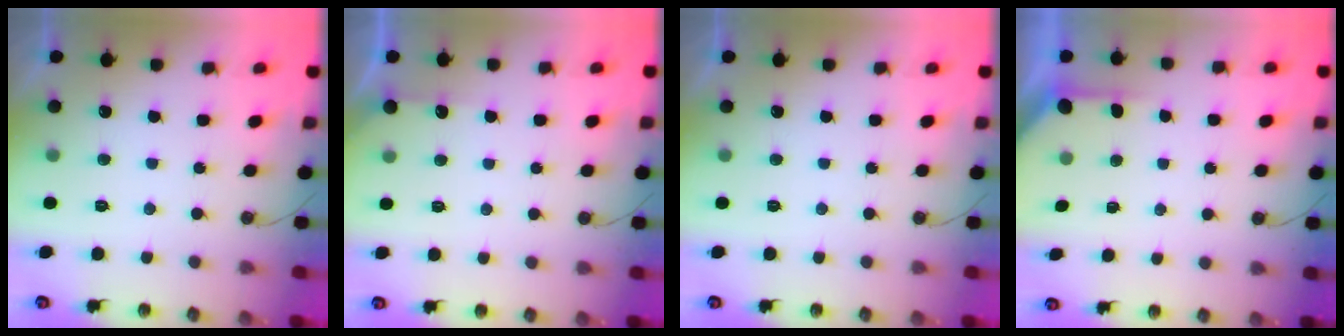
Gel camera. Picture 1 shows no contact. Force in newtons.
{"total": 3.4, "press": 3.4, "slide": 0.4}
{"total": 0.0}
{"total": 2.2, "press": 2.2, "slide": 0.3}